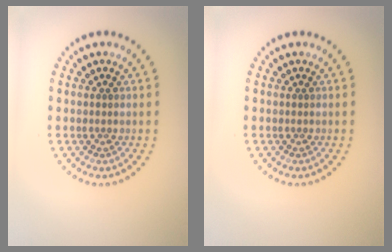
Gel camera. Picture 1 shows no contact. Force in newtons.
{"total": 0.0}